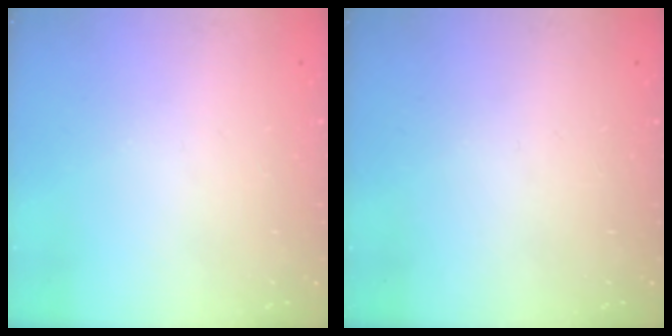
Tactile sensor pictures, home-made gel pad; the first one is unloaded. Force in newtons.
{"total": 0.0}